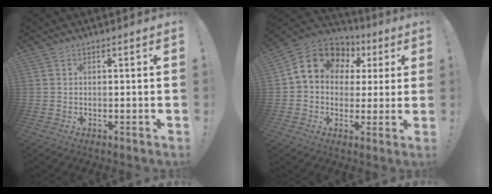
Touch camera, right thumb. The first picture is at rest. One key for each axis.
{"total": 14.5, "fx": 5.5, "fy": 11.1, "fz": 7.6, "tx": -0.107, "ty": -0.019, "tz": 0.105}